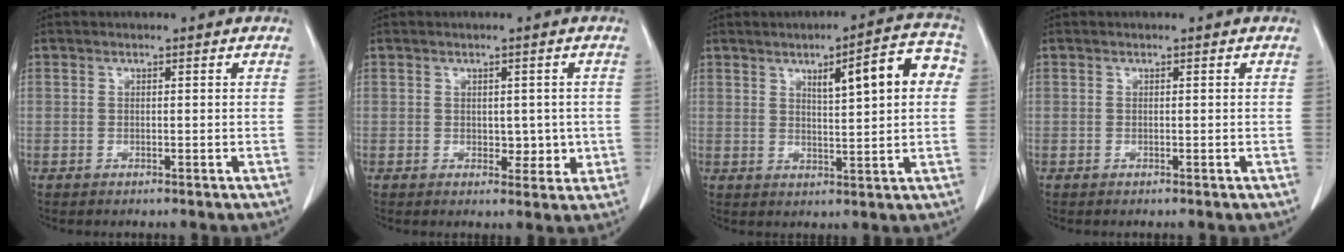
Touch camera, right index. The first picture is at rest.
{"total": 3.4, "force": [0.0, 2.2, 2.6], "torque": [-0.021, 0.000, 0.009]}
{"total": 9.9, "force": [2.8, 1.7, 9.4], "torque": [-0.126, 0.023, 0.038]}
{"total": 0.0}